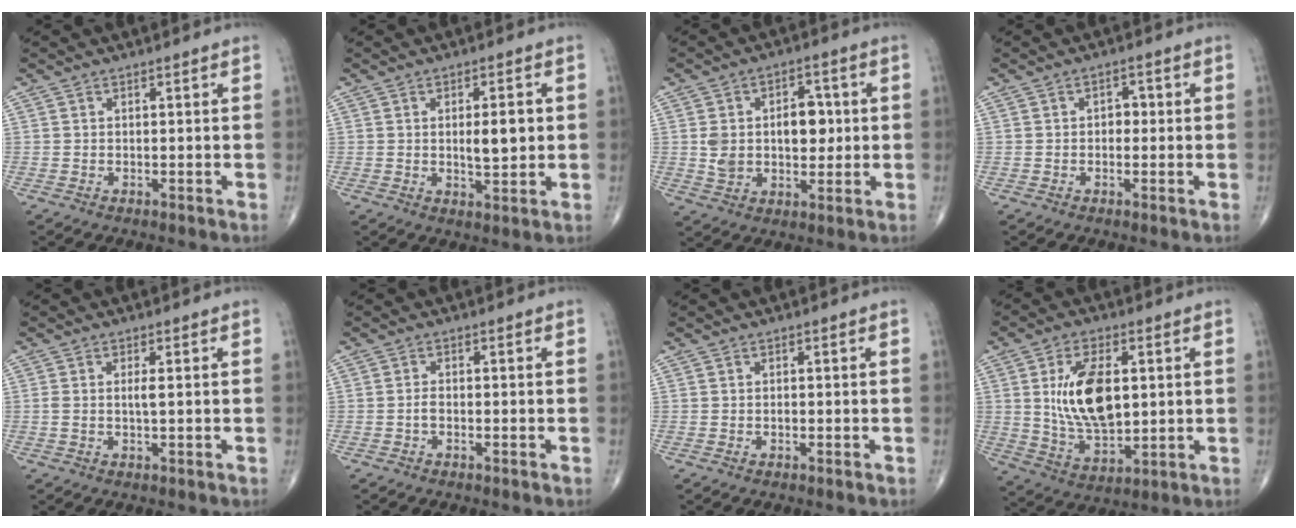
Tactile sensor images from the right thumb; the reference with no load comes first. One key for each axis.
{"total": 6.1, "fx": 0.5, "fy": 2.3, "fz": 5.6, "tx": -0.078, "ty": -0.007, "tz": 0.010}
{"total": 10.9, "fx": 1.0, "fy": 7.2, "fz": 8.1, "tx": -0.102, "ty": 0.010, "tz": 0.024}
{"total": 2.2, "fx": 0.0, "fy": 1.6, "fz": 1.6, "tx": -0.004, "ty": 0.009, "tz": -0.006}
{"total": 1.9, "fx": 0.2, "fy": 0.3, "fz": 1.8, "tx": -0.041, "ty": -0.001, "tz": 0.004}
{"total": 1.3, "fx": -0.6, "fy": 0.5, "fz": 1.0, "tx": -0.021, "ty": 0.004, "tz": -0.013}
{"total": 0.6, "fx": -0.2, "fy": 0.3, "fz": 0.5, "tx": -0.008, "ty": 0.001, "tz": -0.005}
{"total": 14.8, "fx": 2.2, "fy": 7.8, "fz": 12.4, "tx": -0.209, "ty": -0.012, "tz": 0.048}